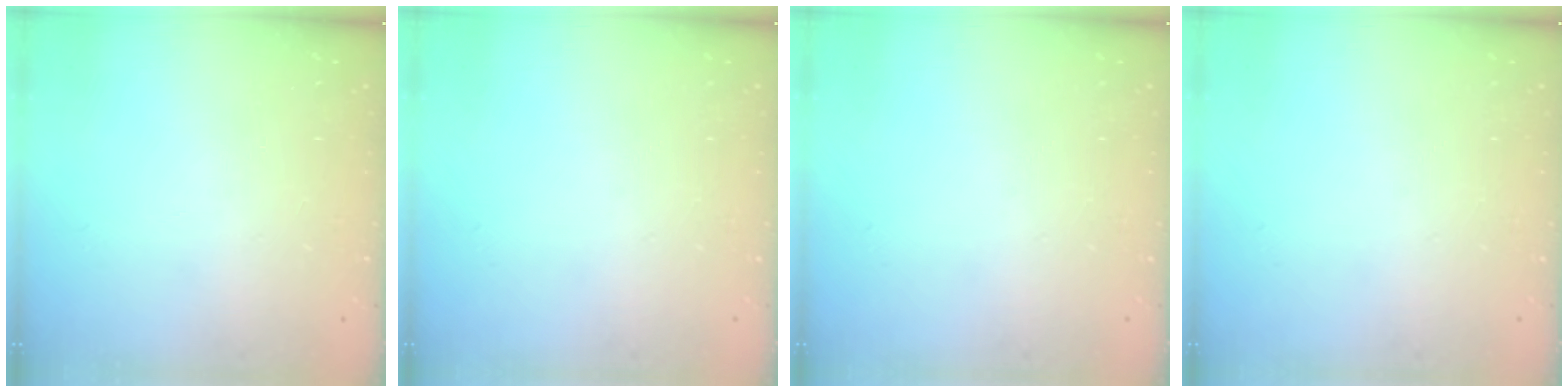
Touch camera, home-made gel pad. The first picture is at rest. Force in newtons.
{"total": 0.0}
{"total": 0.0}
{"total": 0.0}